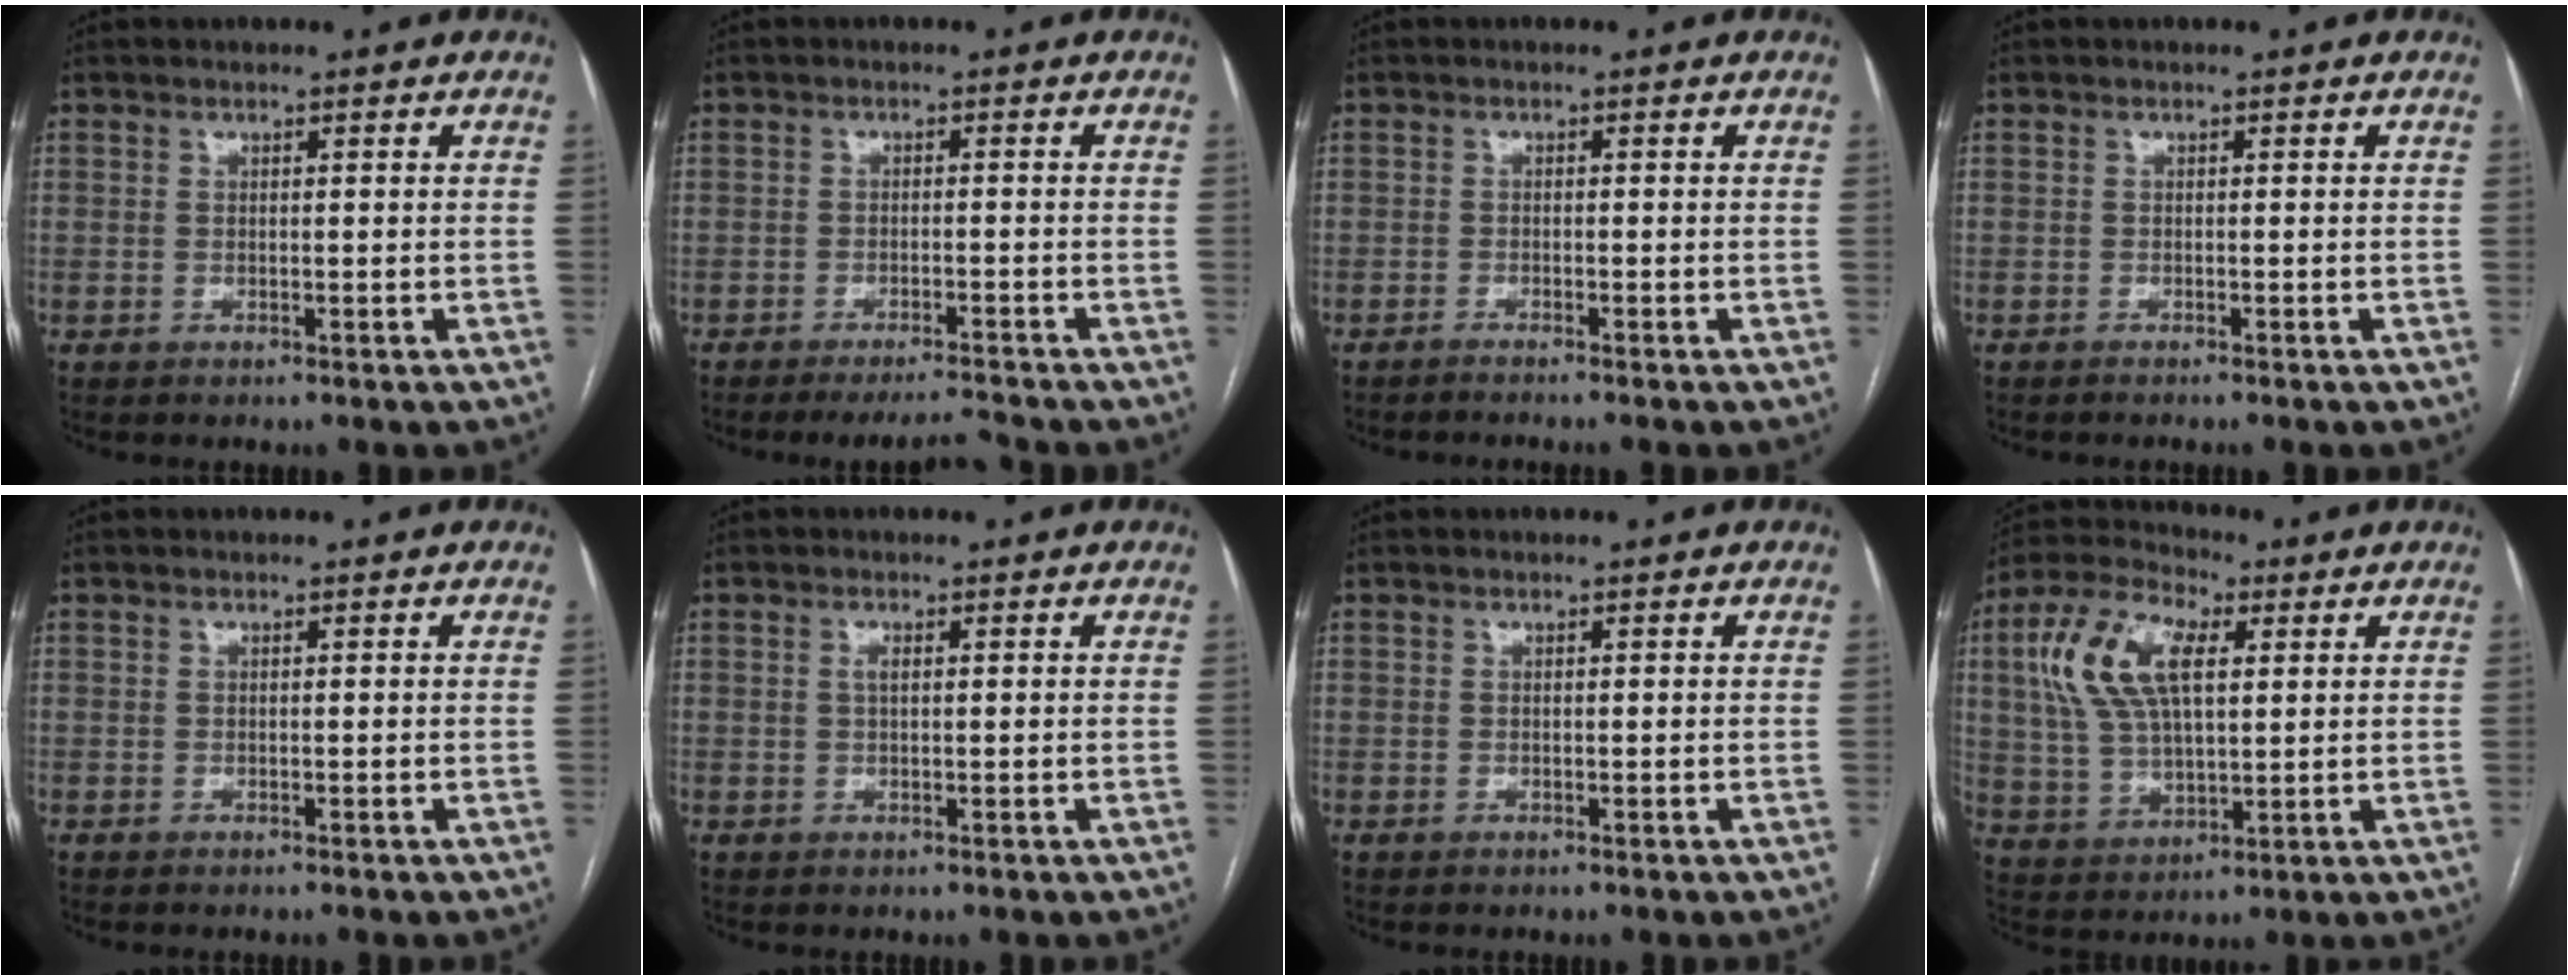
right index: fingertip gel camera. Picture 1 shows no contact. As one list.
[{"total": 4.0, "force": [-3.9, -0.7, 0.8], "torque": [-0.012, -0.009, -0.062]}, {"total": 2.1, "force": [-1.8, -0.5, 0.9], "torque": [-0.005, 0.003, -0.021]}, {"total": 0.9, "force": [-0.7, -0.2, 0.5], "torque": [-0.002, 0.001, -0.007]}, {"total": 0.0}, {"total": 1.0, "force": [0.3, 0.4, 0.9], "torque": [-0.019, 0.001, 0.004]}, {"total": 0.0}, {"total": 13.6, "force": [3.9, 6.4, 11.3], "torque": [-0.251, 0.030, 0.075]}]